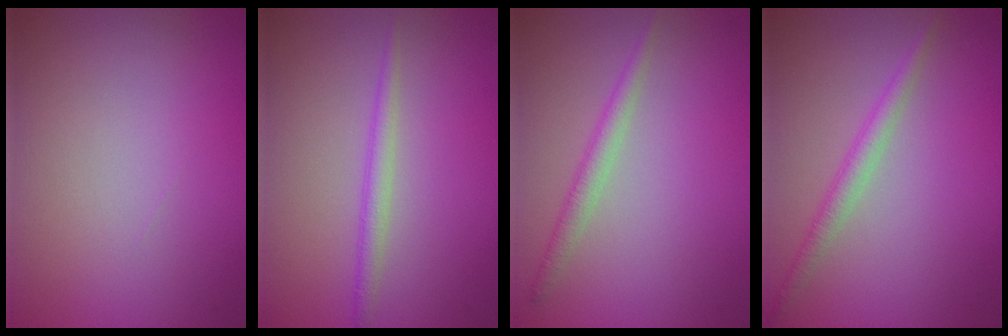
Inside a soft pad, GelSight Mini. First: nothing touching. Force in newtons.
{"total": 1.6, "press": 1.6, "slide": 0.1}
{"total": 1.8, "press": 1.8, "slide": 0.1}
{"total": 2.0, "press": 2.0, "slide": 0.1}